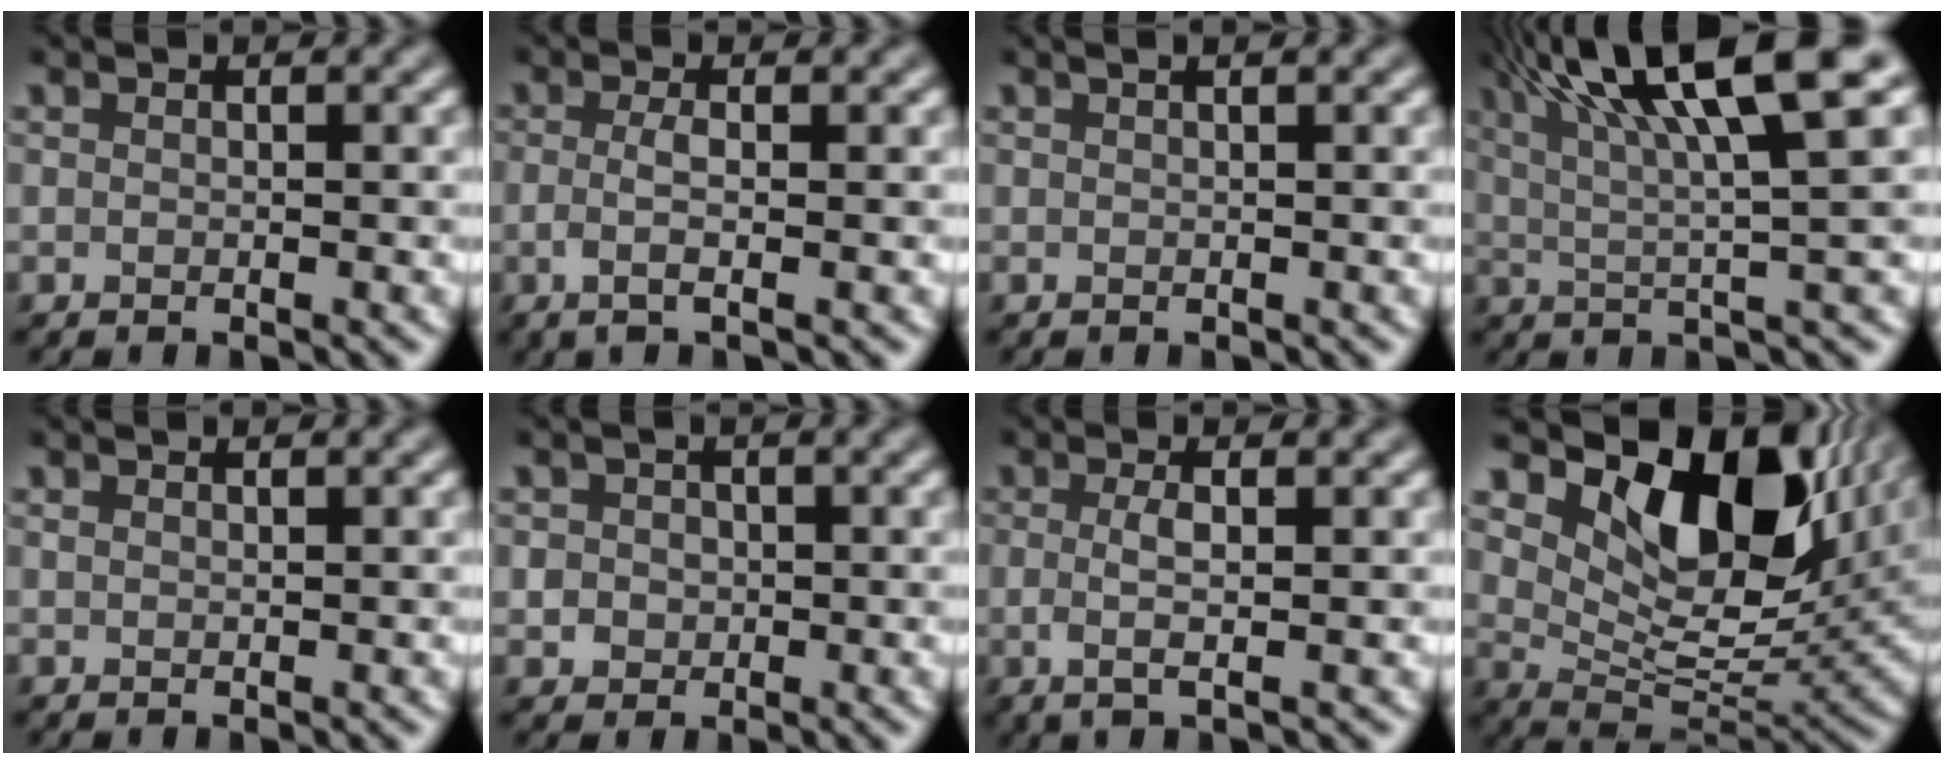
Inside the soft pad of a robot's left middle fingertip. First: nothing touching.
{"total": 2.3, "force": [-0.4, 0.6, 2.2], "torque": [-0.043, -0.007, -0.009]}
{"total": 1.7, "force": [1.0, 0.8, 1.2], "torque": [-0.001, -0.002, -0.005]}
{"total": 11.6, "force": [5.5, 2.2, 10.0], "torque": [-0.143, 0.022, 0.087]}
{"total": 0.0}
{"total": 1.8, "force": [-0.1, 1.7, 0.5], "torque": [-0.001, -0.001, -0.002]}
{"total": 2.6, "force": [-0.1, 0.6, 2.5], "torque": [-0.049, -0.005, -0.004]}
{"total": 11.4, "force": [5.9, 6.4, 7.3], "torque": [-0.116, -0.009, 0.104]}